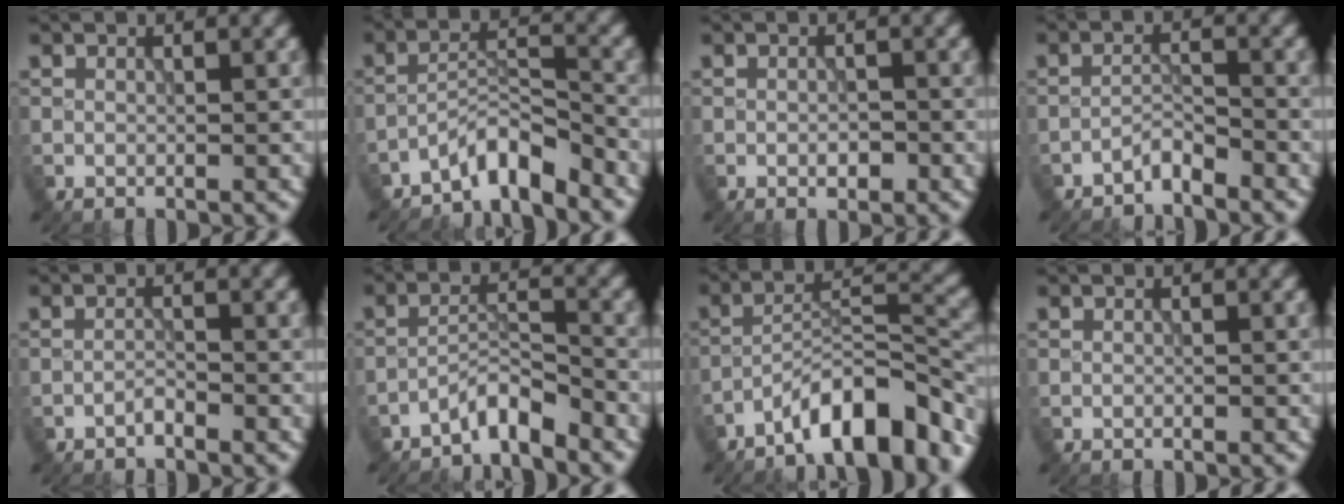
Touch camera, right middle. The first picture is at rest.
{"total": 4.4, "force": [-3.8, 0.8, 2.1], "torque": [-0.030, 0.011, -0.078]}
{"total": 1.3, "force": [-0.5, 0.6, 1.0], "torque": [-0.016, 0.001, -0.009]}
{"total": 1.8, "force": [-1.7, 0.2, 0.5], "torque": [-0.007, 0.010, -0.036]}
{"total": 0.9, "force": [-0.9, 0.1, 0.3], "torque": [-0.005, 0.004, -0.020]}
{"total": 3.4, "force": [-3.1, 0.5, 1.4], "torque": [-0.021, 0.011, -0.062]}
{"total": 8.8, "force": [-6.3, 2.1, 5.7], "torque": [-0.085, 0.014, -0.111]}
{"total": 0.0}